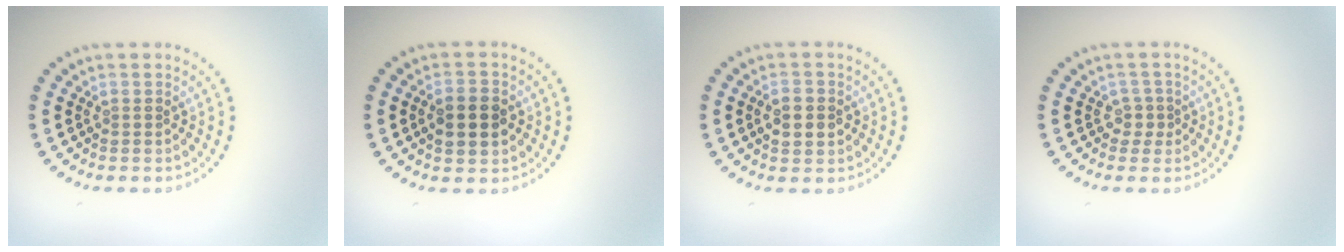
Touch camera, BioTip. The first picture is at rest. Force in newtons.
{"total": 3.7, "press": 3.7, "slide": 0.2}
{"total": 3.0, "press": 3.0, "slide": 0.1}
{"total": 1.4, "press": 1.0, "slide": 1.0}